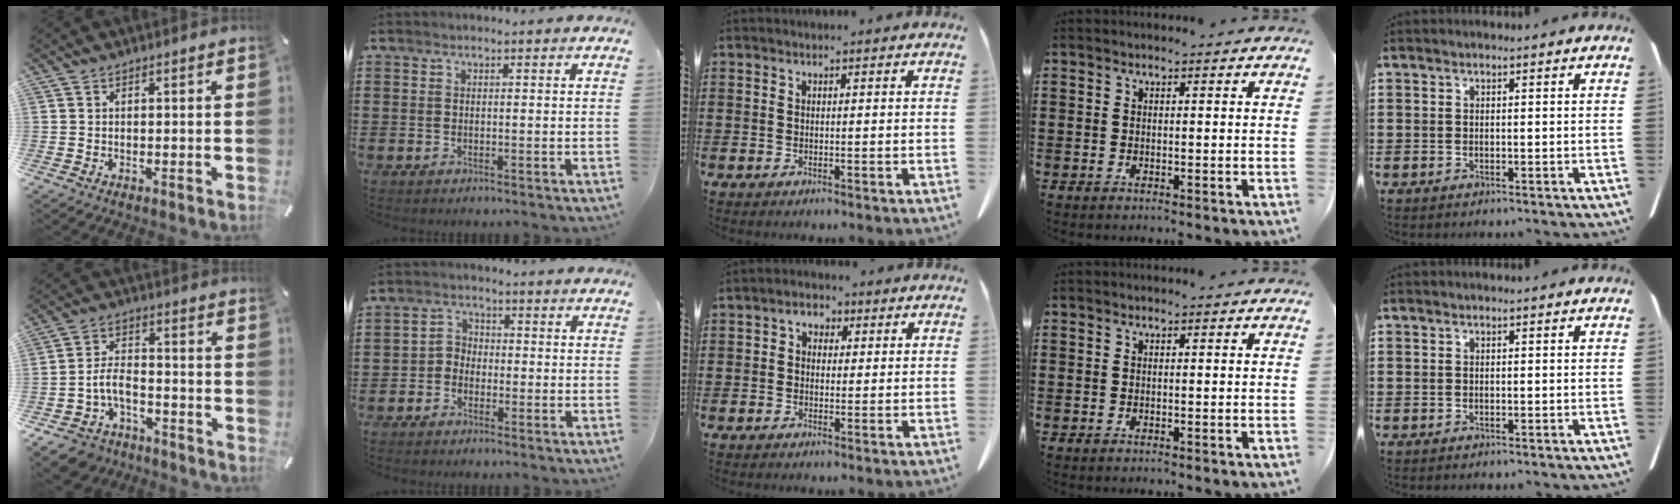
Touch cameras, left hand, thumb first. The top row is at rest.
{"thumb": {"total": 9.1, "force": [-5.1, 5.8, 4.8], "torque": [-0.104, 0.020, -0.097]}, "index": {"total": 2.6, "force": [-1.8, 1.9, 0.4], "torque": [-0.018, 0.008, -0.041]}, "middle": {"total": 2.1, "force": [0.6, 1.7, 1.2], "torque": [-0.023, 0.006, 0.007]}}